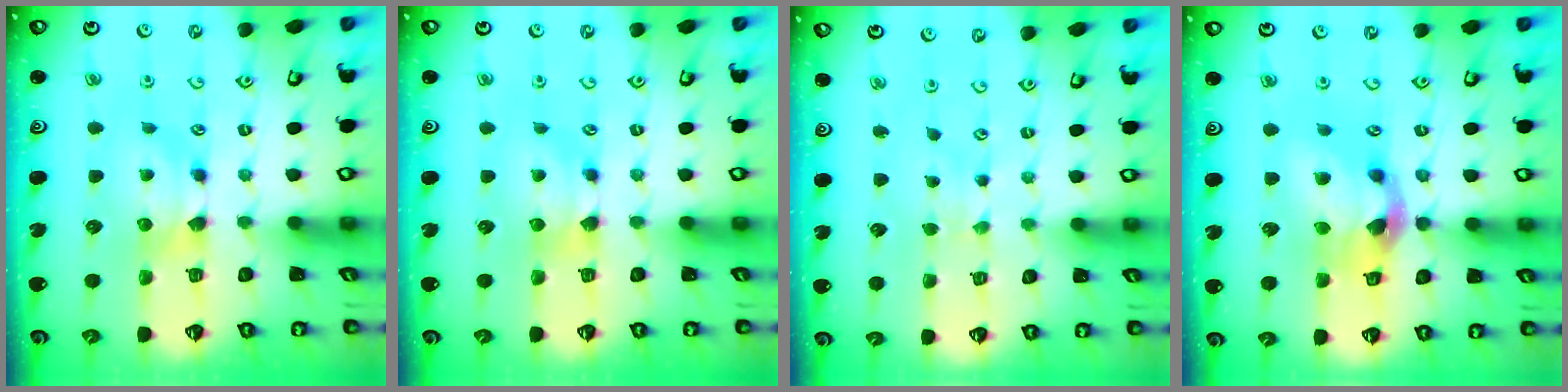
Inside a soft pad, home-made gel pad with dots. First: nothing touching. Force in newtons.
{"total": 0.0}
{"total": 2.8, "press": 2.8, "slide": 0.2}
{"total": 6.4, "press": 6.0, "slide": 2.2}